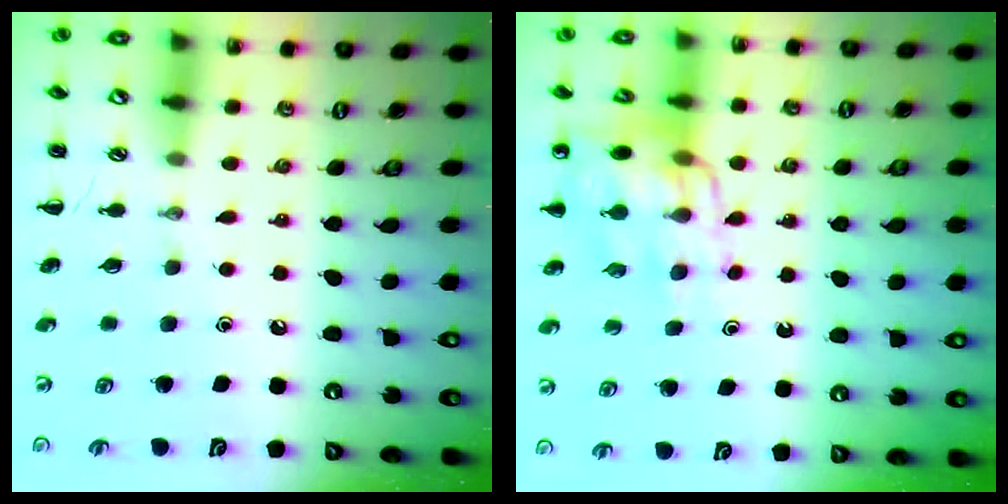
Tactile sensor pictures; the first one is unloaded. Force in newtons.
{"total": 11.6, "press": 11.3, "slide": 2.6}